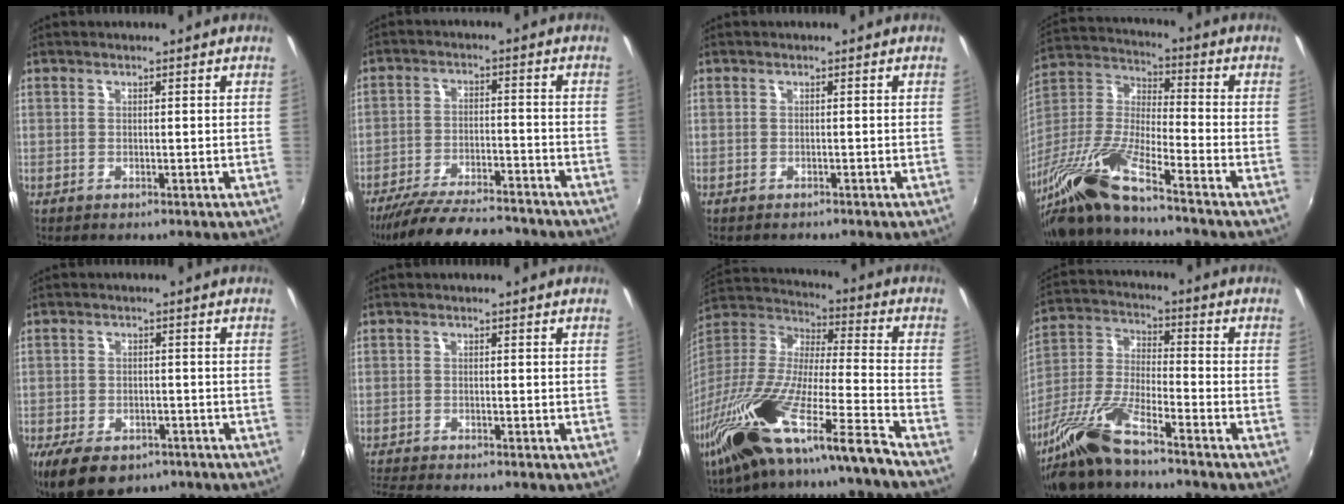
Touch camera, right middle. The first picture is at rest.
{"total": 16.9, "force": [-14.6, 3.8, 7.5], "torque": [-0.156, -0.022, -0.225]}
{"total": 0.8, "force": [-0.7, 0.4, 0.0], "torque": [-0.004, 0.001, -0.010]}
{"total": 16.2, "force": [-12.3, 0.6, 10.6], "torque": [-0.219, -0.028, -0.248]}
{"total": 10.6, "force": [-7.0, 5.5, 5.8], "torque": [-0.126, -0.025, -0.108]}
{"total": 5.4, "force": [-5.1, -0.1, 1.8], "torque": [-0.053, -0.024, -0.093]}
{"total": 25.8, "force": [-18.5, 0.9, 18.0], "torque": [-0.317, -0.068, -0.337]}
{"total": 13.0, "force": [-9.8, 2.1, 8.3], "torque": [-0.192, -0.005, -0.201]}